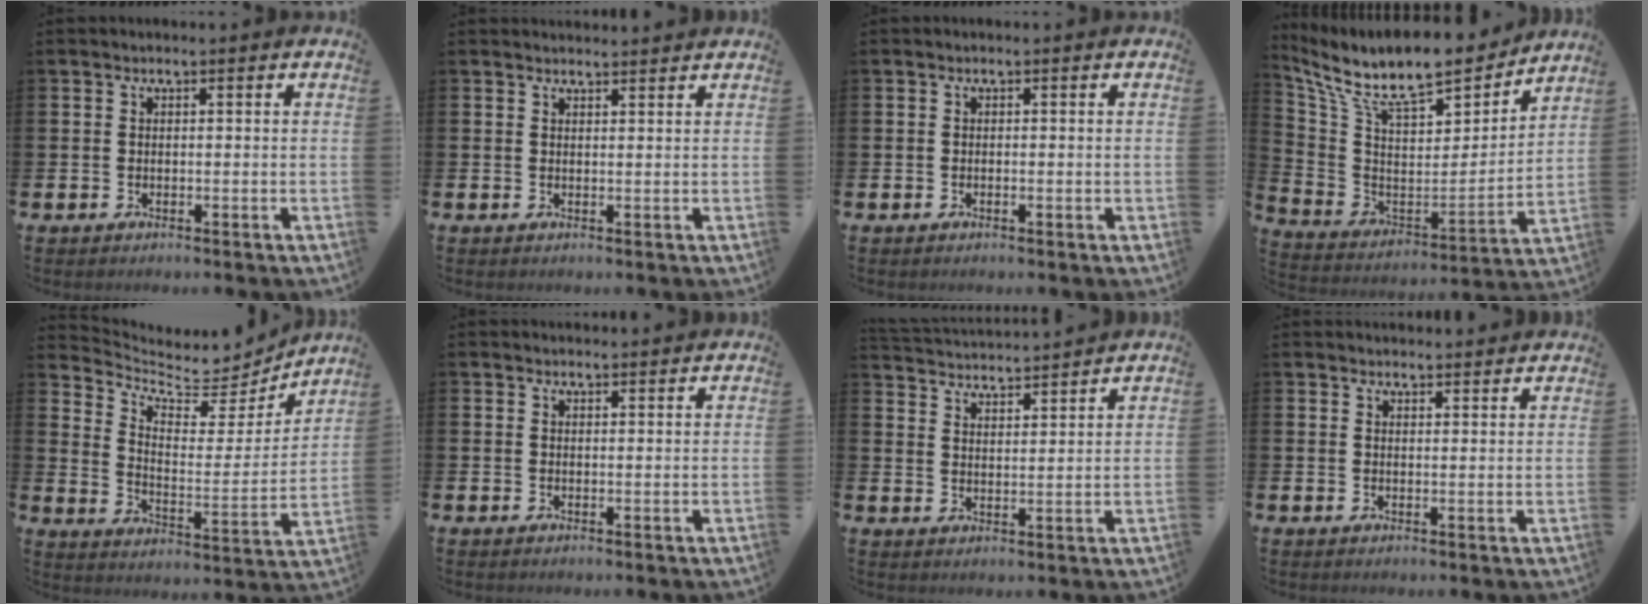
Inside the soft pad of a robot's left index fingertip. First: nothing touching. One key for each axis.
{"total": 1.6, "fx": 1.6, "fy": 0.0, "fz": -0.1, "tx": 0.013, "ty": -0.011, "tz": 0.026}
{"total": 0.0}
{"total": 11.1, "fx": 9.7, "fy": 2.8, "fz": 4.5, "tx": -0.123, "ty": -0.072, "tz": 0.165}
{"total": 7.6, "fx": 7.2, "fy": 2.1, "fz": 1.2, "tx": -0.057, "ty": -0.063, "tz": 0.123}
{"total": 1.3, "fx": 1.3, "fy": 0.0, "fz": 0.0, "tx": 0.011, "ty": -0.008, "tz": 0.021}
{"total": 4.0, "fx": 4.0, "fy": -0.2, "fz": -0.2, "tx": -0.011, "ty": -0.033, "tz": 0.070}
{"total": 2.3, "fx": 2.3, "fy": 0.1, "fz": -0.1, "tx": 0.011, "ty": -0.018, "tz": 0.040}